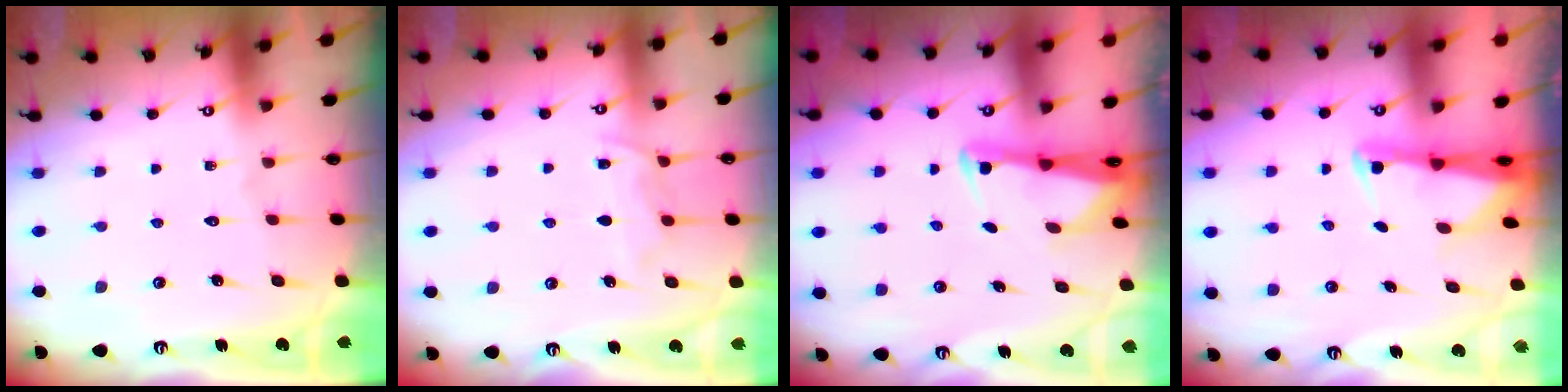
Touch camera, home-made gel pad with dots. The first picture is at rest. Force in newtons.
{"total": 7.2, "press": 7.1, "slide": 1.0}
{"total": 2.6, "press": 2.6, "slide": 0.5}
{"total": 2.5, "press": 2.4, "slide": 0.5}